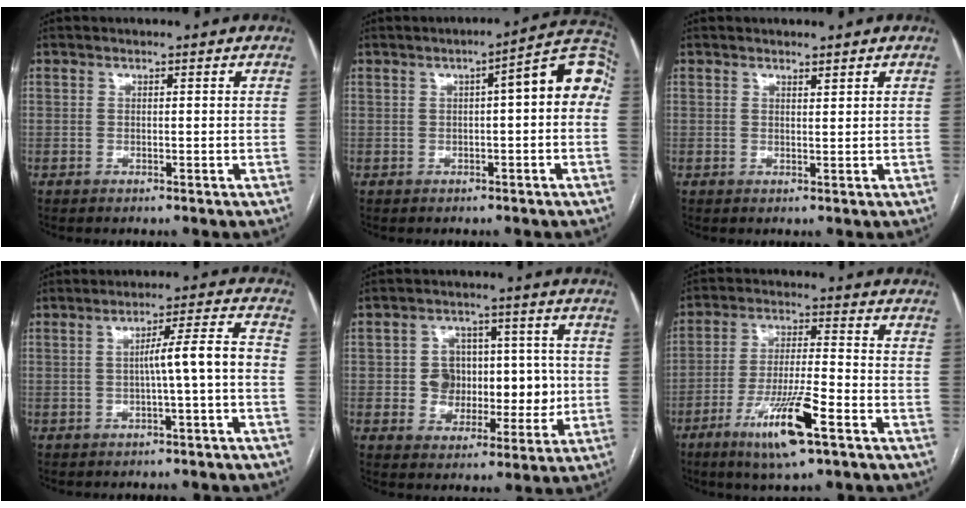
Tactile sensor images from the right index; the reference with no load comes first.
{"total": 8.9, "force": [1.0, 1.8, 8.6], "torque": [-0.106, 0.036, 0.005]}
{"total": 0.9, "force": [0.8, 0.0, 0.3], "torque": [-0.007, -0.005, 0.015]}
{"total": 6.2, "force": [-1.1, -0.4, 6.1], "torque": [-0.091, 0.019, -0.014]}
{"total": 9.2, "force": [0.1, 7.7, 5.1], "torque": [-0.065, 0.033, 0.011]}
{"total": 12.0, "force": [-6.3, 1.1, 10.2], "torque": [-0.191, -0.018, -0.111]}